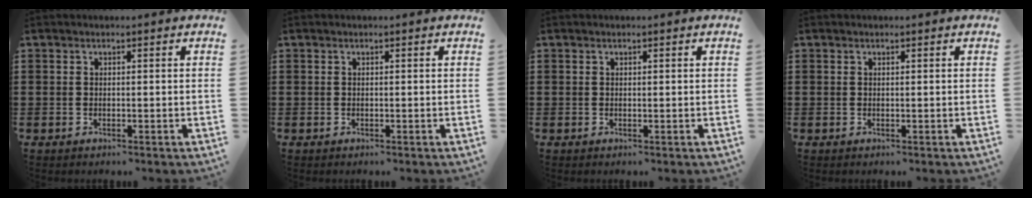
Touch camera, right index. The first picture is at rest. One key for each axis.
{"total": 0.0}
{"total": 0.0}
{"total": 0.0}